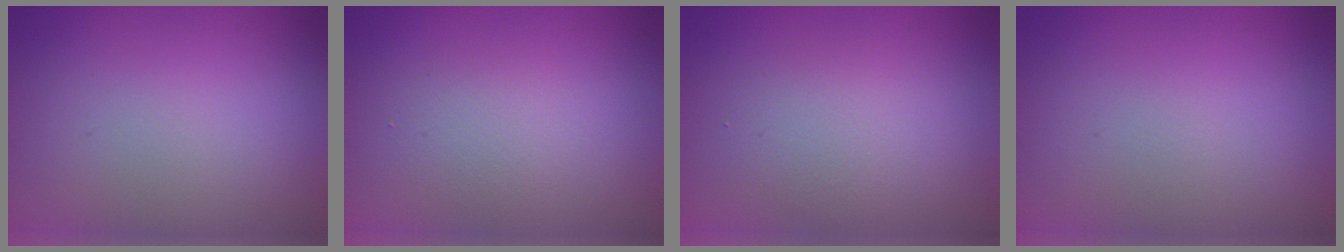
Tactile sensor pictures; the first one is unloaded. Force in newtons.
{"total": 1.8, "press": 1.8, "slide": 0.1}
{"total": 2.6, "press": 2.6, "slide": 0.1}
{"total": 0.0}